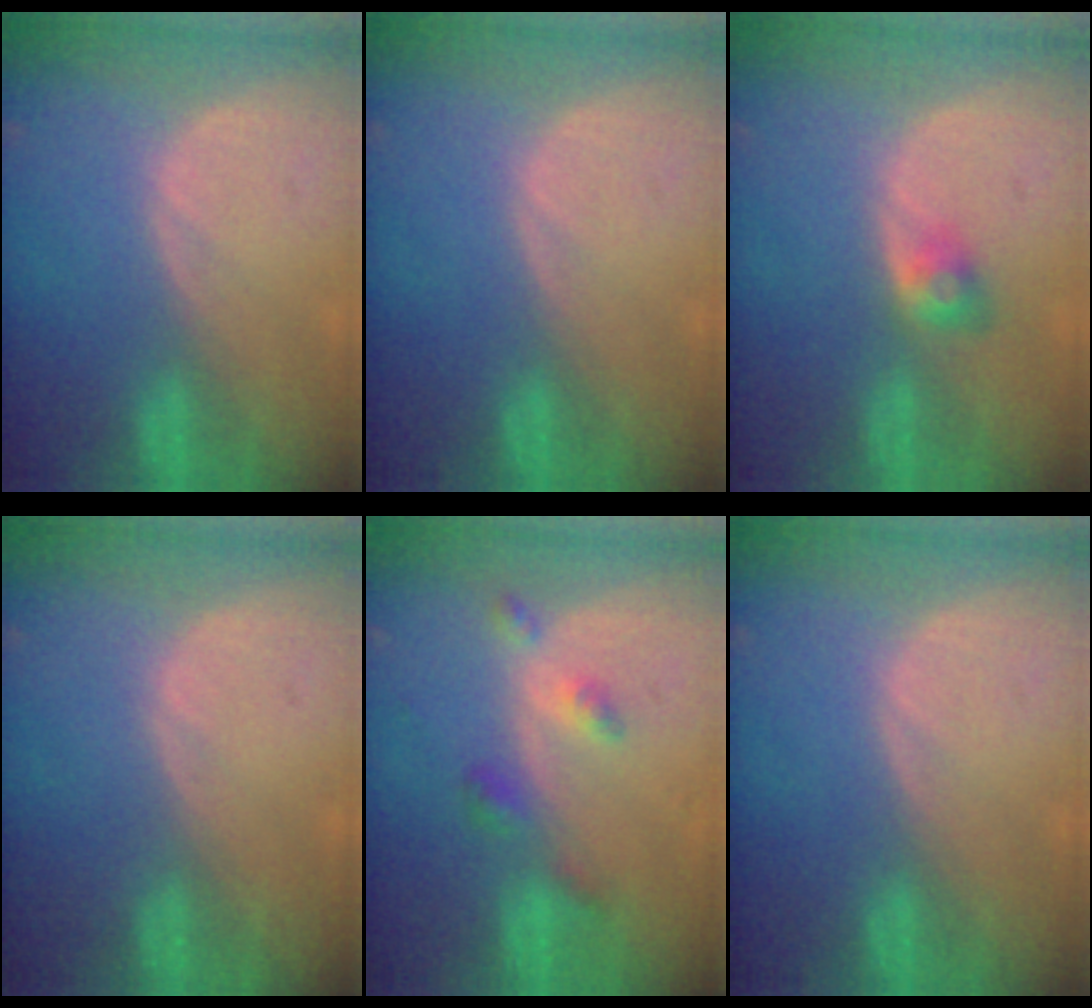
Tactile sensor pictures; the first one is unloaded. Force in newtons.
{"total": 0.0}
{"total": 2.8, "press": 2.6, "slide": 1.2}
{"total": 0.0}
{"total": 4.2, "press": 3.9, "slide": 1.6}
{"total": 0.0}